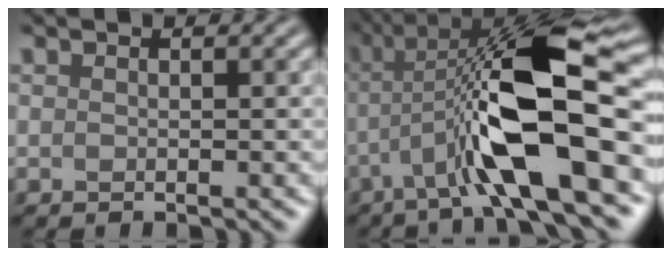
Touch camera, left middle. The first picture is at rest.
{"total": 11.4, "force": [-2.6, 2.3, 10.8], "torque": [-0.219, -0.002, -0.026]}